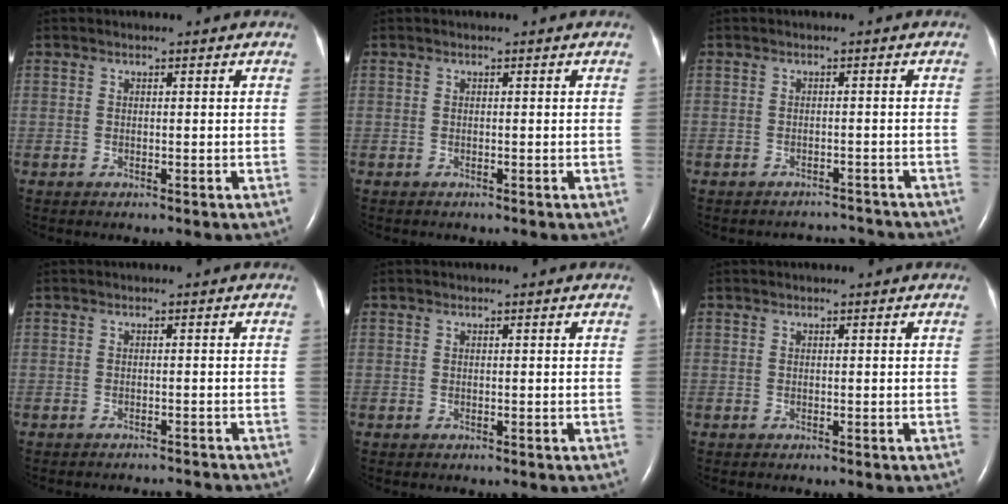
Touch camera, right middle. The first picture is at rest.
{"total": 0.0}
{"total": 3.4, "force": [-3.2, 0.4, -1.0], "torque": [0.014, 0.006, -0.040]}
{"total": 4.3, "force": [-4.3, 0.3, 0.2], "torque": [-0.003, -0.006, -0.051]}
{"total": 0.0}
{"total": 0.0}